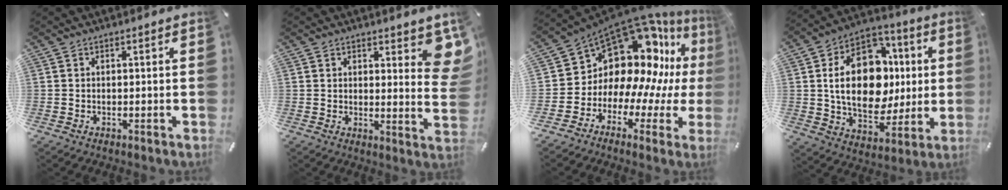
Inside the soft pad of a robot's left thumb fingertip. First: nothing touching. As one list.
[{"total": 7.5, "force": [4.5, 3.2, 5.1], "torque": [-0.041, -0.032, 0.072]}, {"total": 15.3, "force": [7.6, 10.6, 8.1], "torque": [-0.128, -0.104, 0.141]}, {"total": 21.1, "force": [1.9, 14.8, 15.0], "torque": [-0.268, -0.001, 0.034]}]